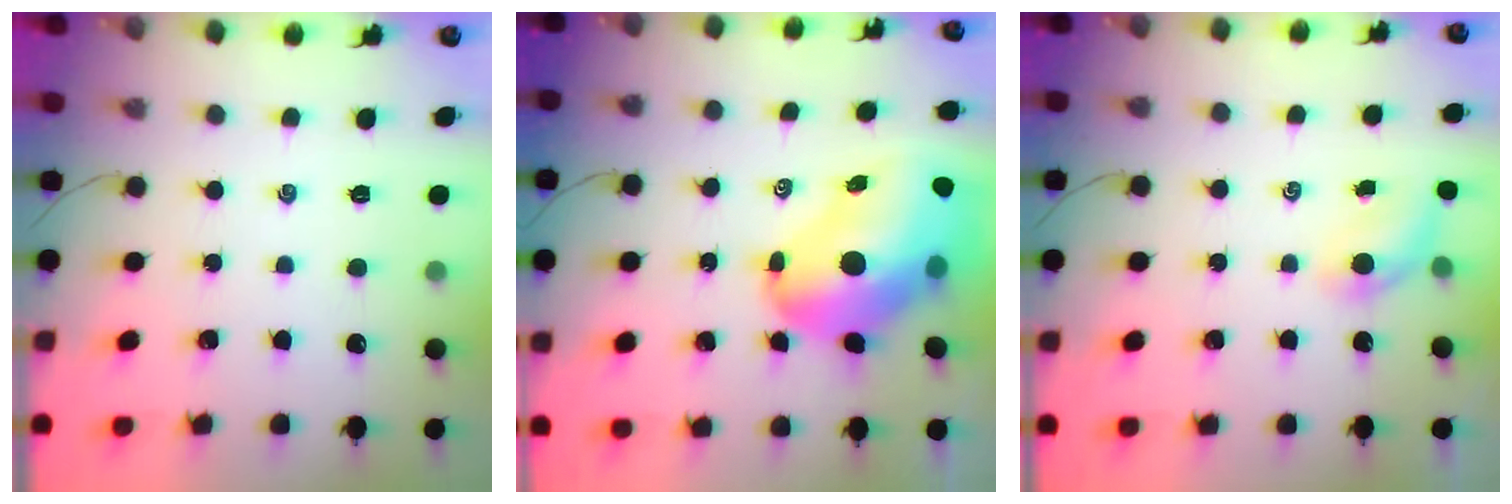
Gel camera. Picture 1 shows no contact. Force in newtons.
{"total": 18.9, "press": 18.1, "slide": 5.5}
{"total": 3.5, "press": 3.4, "slide": 0.8}